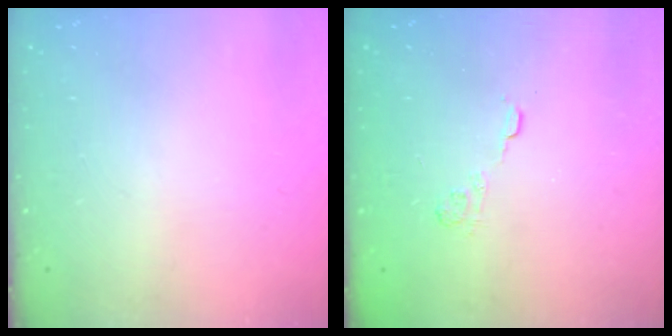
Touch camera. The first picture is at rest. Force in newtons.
{"total": 3.1, "press": 2.7, "slide": 1.4}